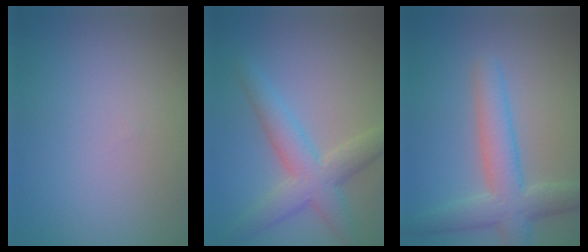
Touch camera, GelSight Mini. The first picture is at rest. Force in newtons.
{"total": 5.1, "press": 5.1, "slide": 0.3}
{"total": 5.4, "press": 5.4, "slide": 0.1}